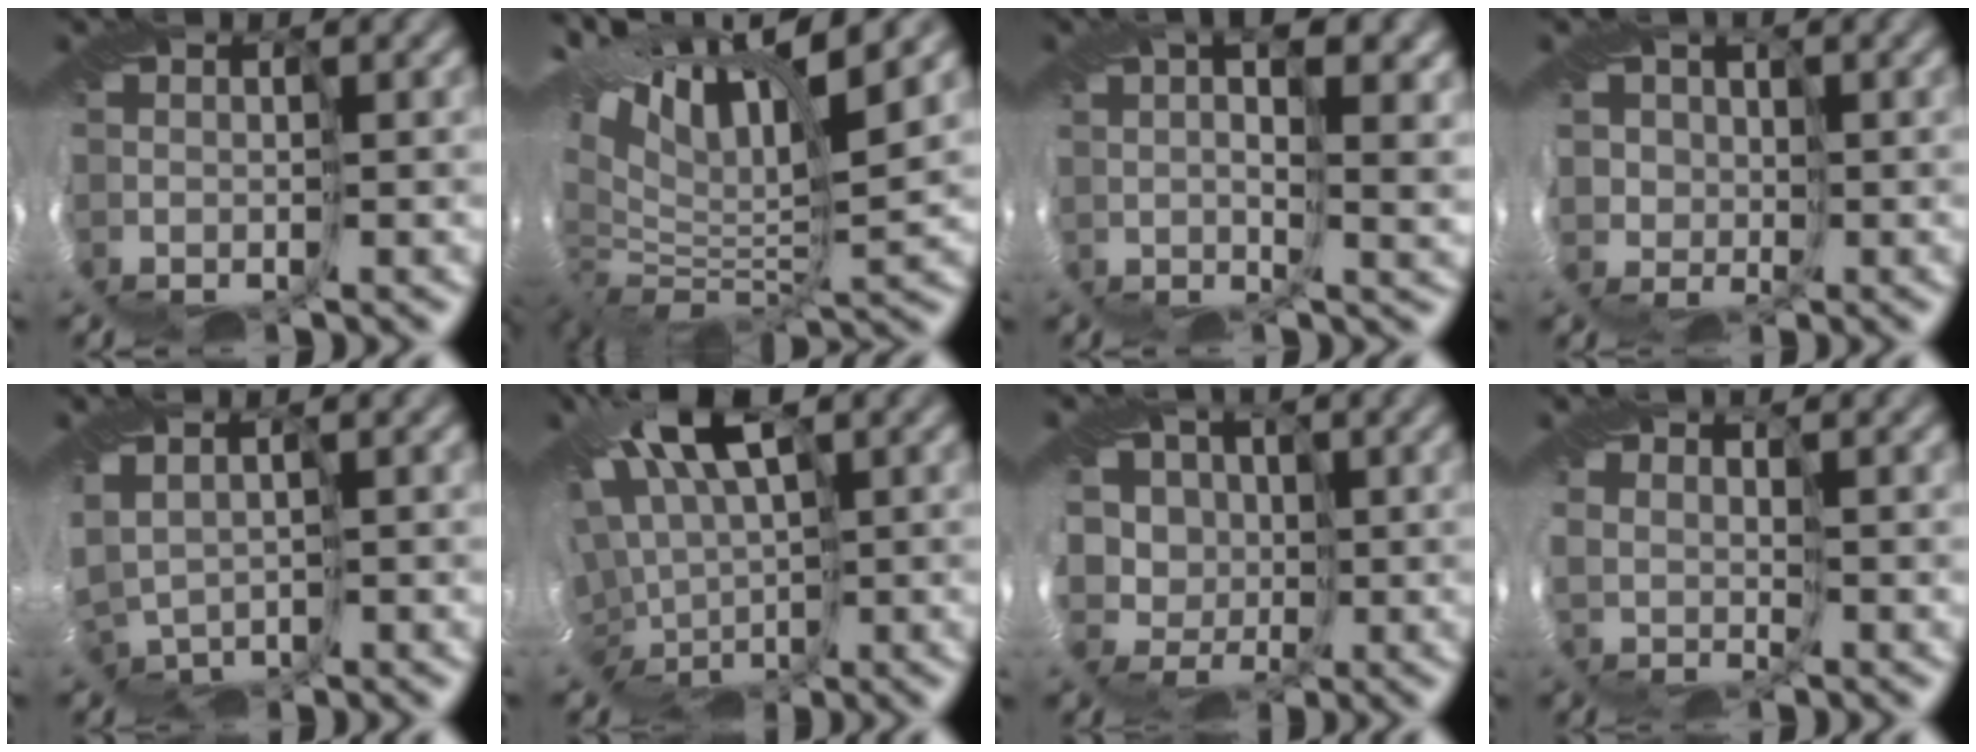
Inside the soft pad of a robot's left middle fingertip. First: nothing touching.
{"total": 11.3, "force": [6.5, 4.5, 8.1], "torque": [-0.188, 0.013, 0.126]}
{"total": 6.8, "force": [3.1, 2.4, 5.5], "torque": [-0.081, 0.023, 0.042]}
{"total": 2.8, "force": [1.9, 0.9, -1.8], "torque": [0.014, -0.001, 0.040]}
{"total": 1.9, "force": [1.1, 1.4, 0.9], "torque": [-0.034, 0.004, 0.033]}
{"total": 9.5, "force": [2.3, 5.6, 7.3], "torque": [-0.151, -0.021, 0.066]}
{"total": 4.7, "force": [3.1, 3.6, 0.0], "torque": [-0.015, 0.012, 0.050]}
{"total": 2.6, "force": [1.9, -1.2, -1.4], "torque": [0.016, -0.001, 0.039]}